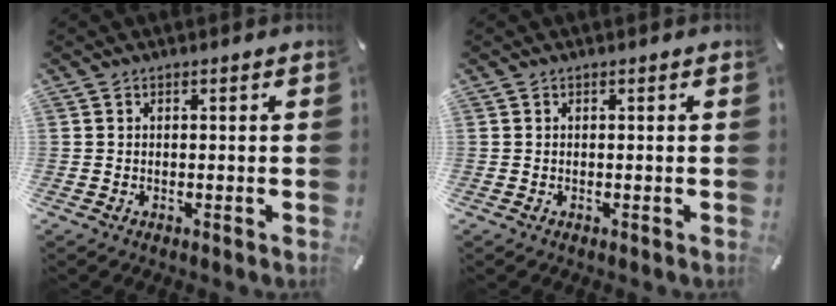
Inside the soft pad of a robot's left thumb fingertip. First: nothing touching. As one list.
[{"total": 0.0}]